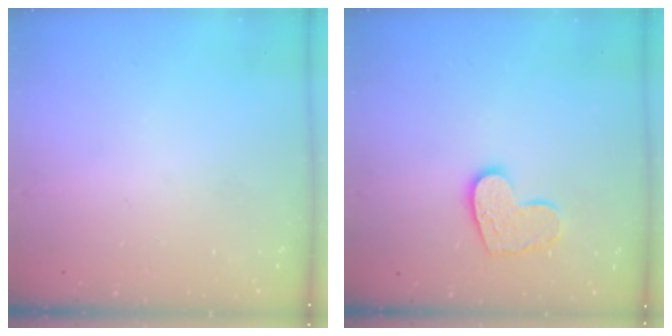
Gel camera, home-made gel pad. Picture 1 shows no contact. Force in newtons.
{"total": 11.3, "press": 11.2, "slide": 0.7}